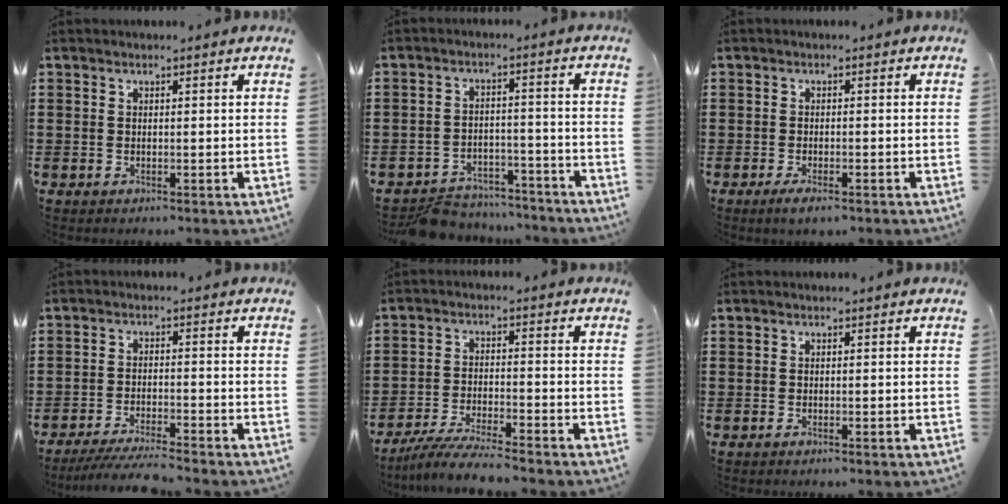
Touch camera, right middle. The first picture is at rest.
{"total": 5.6, "force": [-5.4, 1.3, 0.3], "torque": [-0.010, 0.014, -0.110]}
{"total": 1.9, "force": [-1.3, 0.4, 1.2], "torque": [-0.030, -0.001, -0.028]}
{"total": 4.8, "force": [-4.5, 0.1, 1.7], "torque": [-0.041, -0.011, -0.092]}
{"total": 5.9, "force": [-5.5, 0.1, 2.0], "torque": [-0.052, -0.012, -0.110]}
{"total": 0.5, "force": [-0.4, 0.1, 0.2], "torque": [-0.007, -0.001, -0.008]}